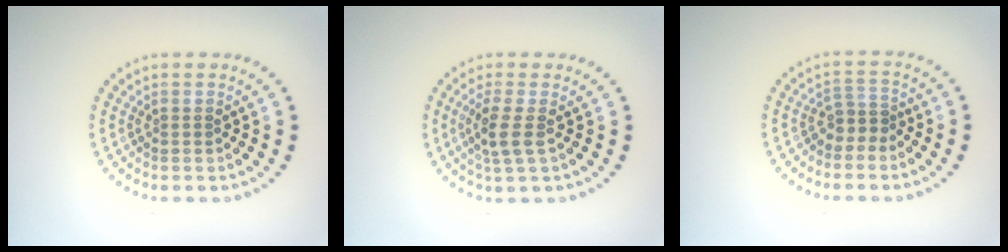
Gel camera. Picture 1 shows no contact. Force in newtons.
{"total": 2.4, "press": 2.1, "slide": 1.2}
{"total": 1.9, "press": 1.4, "slide": 1.4}